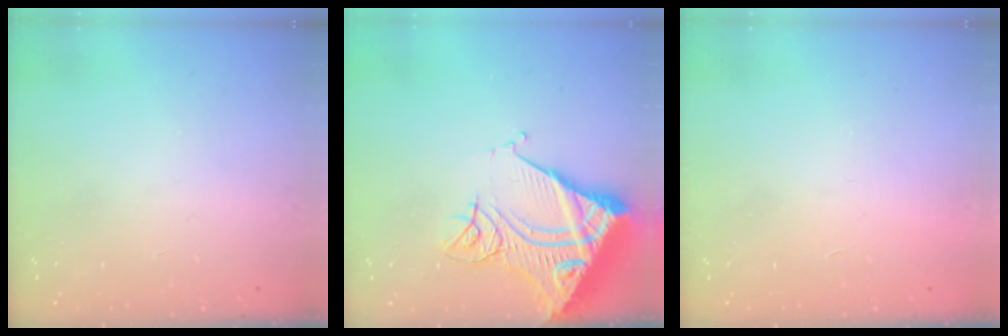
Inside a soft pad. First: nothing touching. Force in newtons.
{"total": 17.3, "press": 17.2, "slide": 2.1}
{"total": 1.7, "press": 1.7, "slide": 0.1}